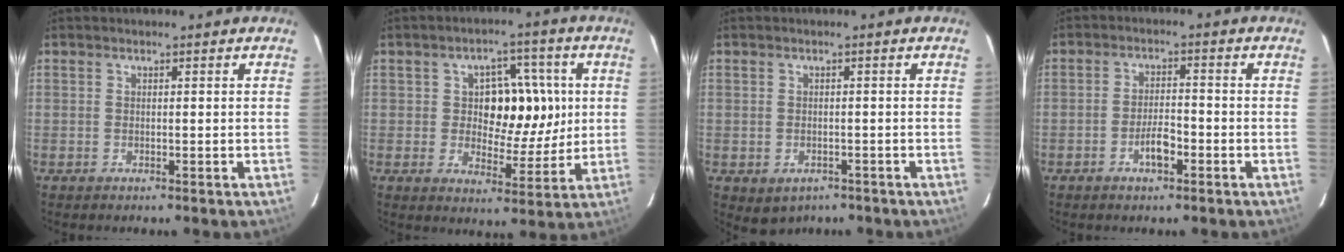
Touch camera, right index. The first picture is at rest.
{"total": 10.0, "force": [1.4, 5.7, 8.1], "torque": [-0.108, 0.019, 0.030]}
{"total": 3.6, "force": [-2.1, 2.8, 1.1], "torque": [-0.016, 0.002, -0.018]}
{"total": 3.9, "force": [-1.9, 1.2, 3.2], "torque": [-0.058, 0.004, -0.036]}